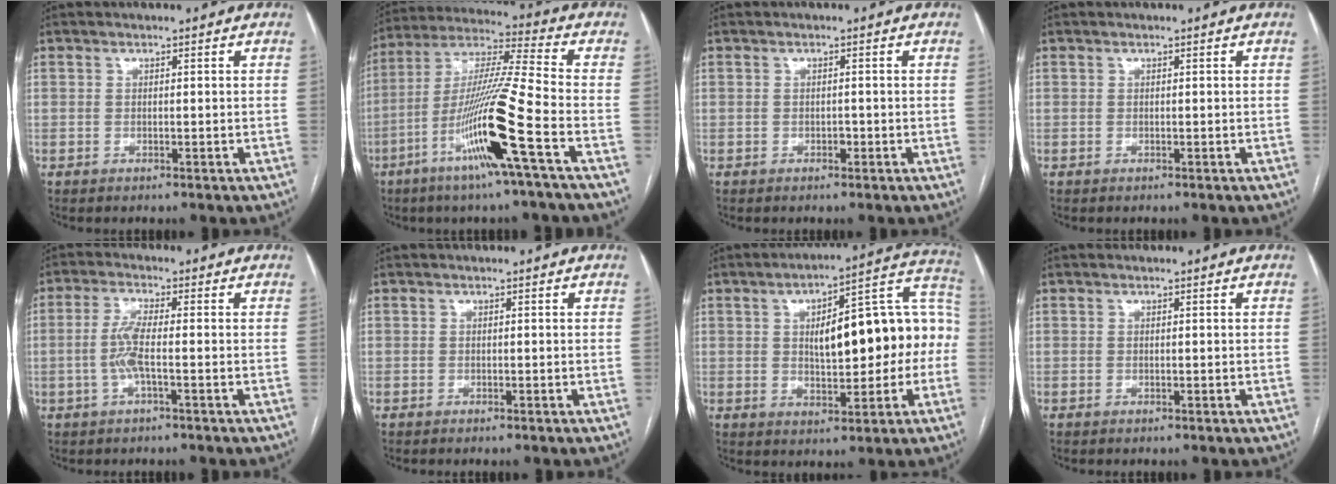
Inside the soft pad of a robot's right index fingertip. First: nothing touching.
{"total": 16.6, "force": [-6.7, -1.4, 15.1], "torque": [-0.297, -0.014, -0.129]}
{"total": 0.8, "force": [-0.3, 0.5, 0.6], "torque": [-0.010, 0.001, -0.005]}
{"total": 0.0}
{"total": 4.6, "force": [-1.0, 0.3, 4.4], "torque": [-0.100, 0.003, -0.021]}
{"total": 0.0}
{"total": 17.7, "force": [0.4, 5.7, 16.8], "torque": [-0.231, 0.050, 0.014]}
{"total": 0.0}